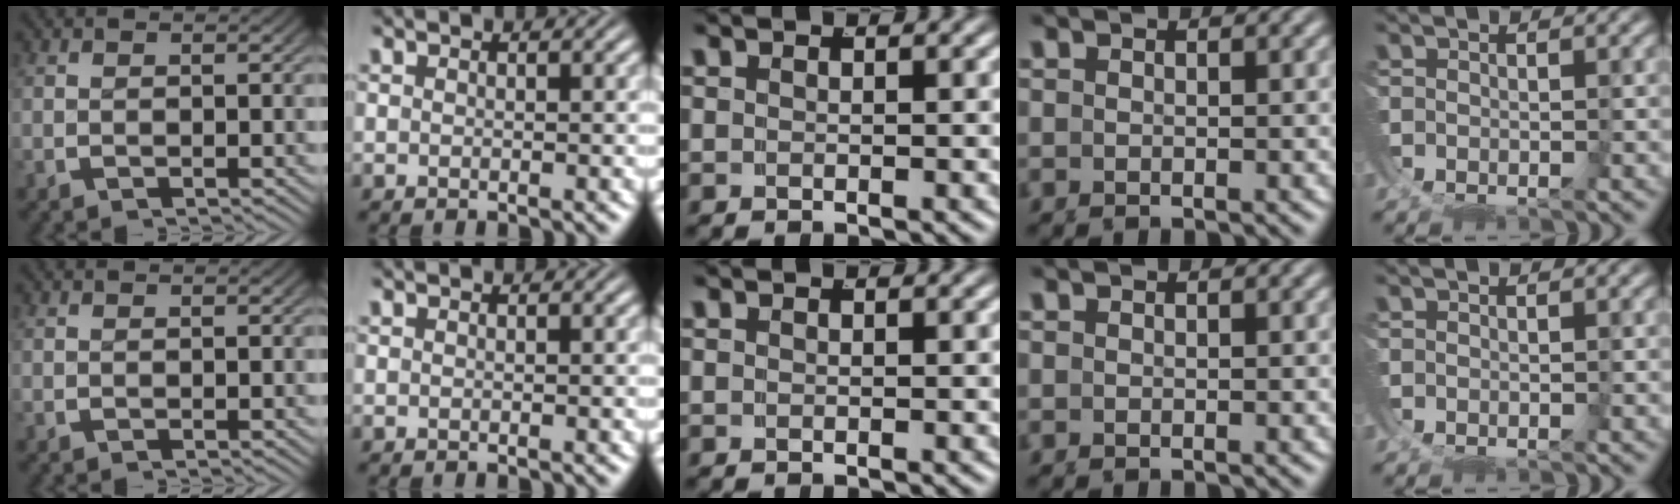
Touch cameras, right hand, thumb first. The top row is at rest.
{}